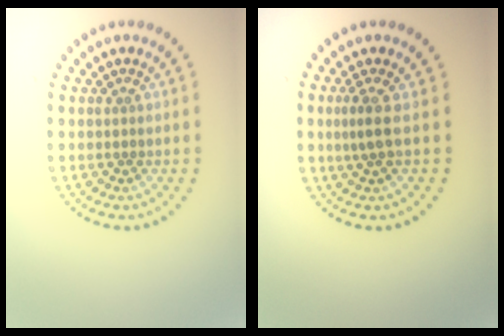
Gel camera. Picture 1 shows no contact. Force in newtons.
{"total": 1.7, "press": 1.3, "slide": 1.2}